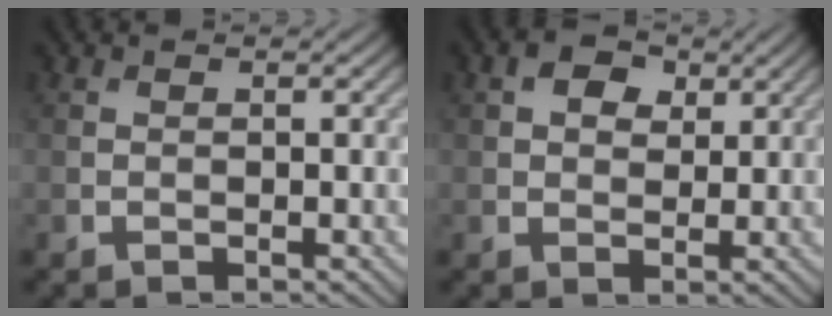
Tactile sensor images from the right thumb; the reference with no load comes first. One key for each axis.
{"total": 3.8, "fx": 1.7, "fy": 2.5, "fz": 2.2, "tx": -0.044, "ty": 0.002, "tz": 0.027}